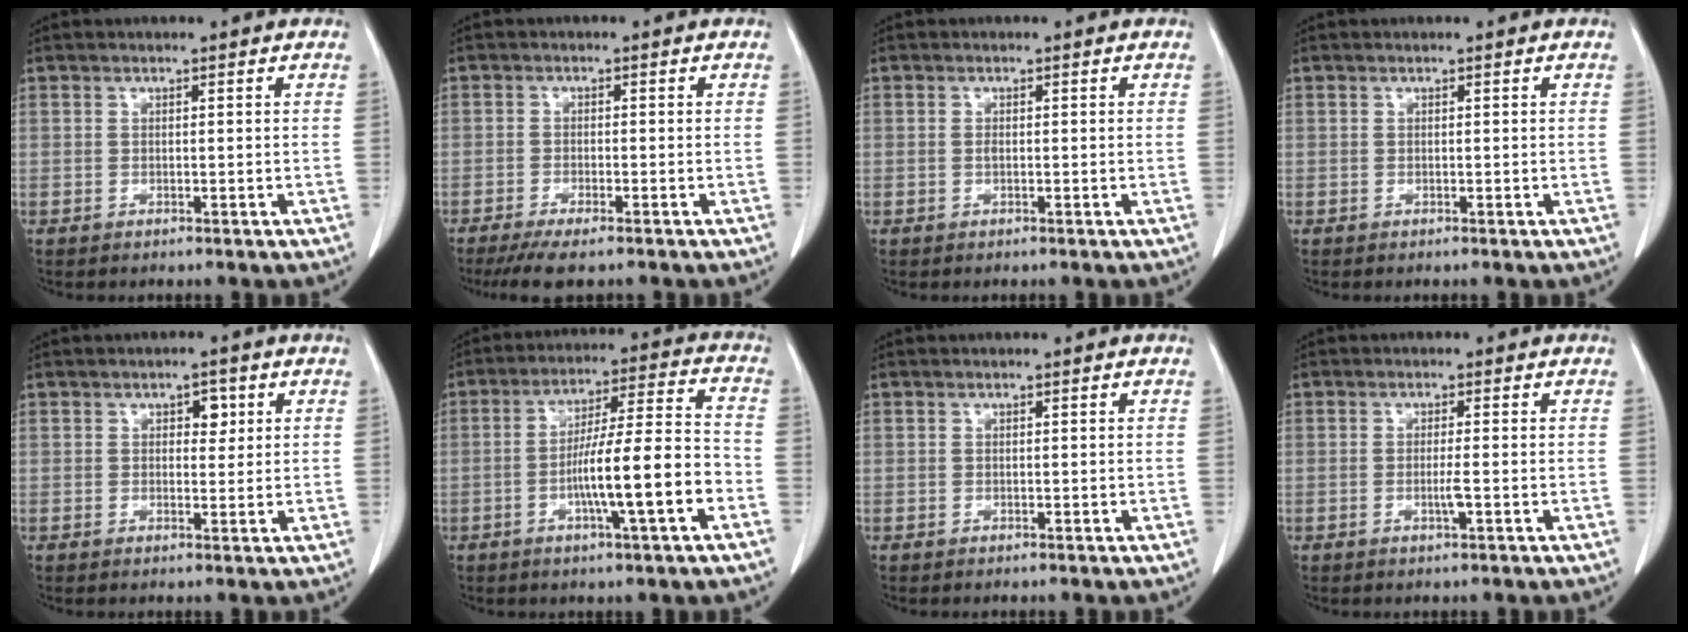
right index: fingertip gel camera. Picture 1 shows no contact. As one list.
[{"total": 5.4, "force": [-4.2, 0.7, 3.4], "torque": [-0.054, -0.012, -0.064]}, {"total": 0.6, "force": [-0.1, 0.2, 0.6], "torque": [-0.014, -0.001, -0.001]}, {"total": 0.0}, {"total": 2.4, "force": [0.9, 1.5, 1.7], "torque": [-0.018, 0.004, 0.011]}, {"total": 13.1, "force": [-4.2, 0.0, 12.4], "torque": [-0.208, 0.009, -0.070]}, {"total": 0.0}, {"total": 1.9, "force": [-0.6, -0.3, 1.8], "torque": [-0.037, -0.004, -0.011]}]